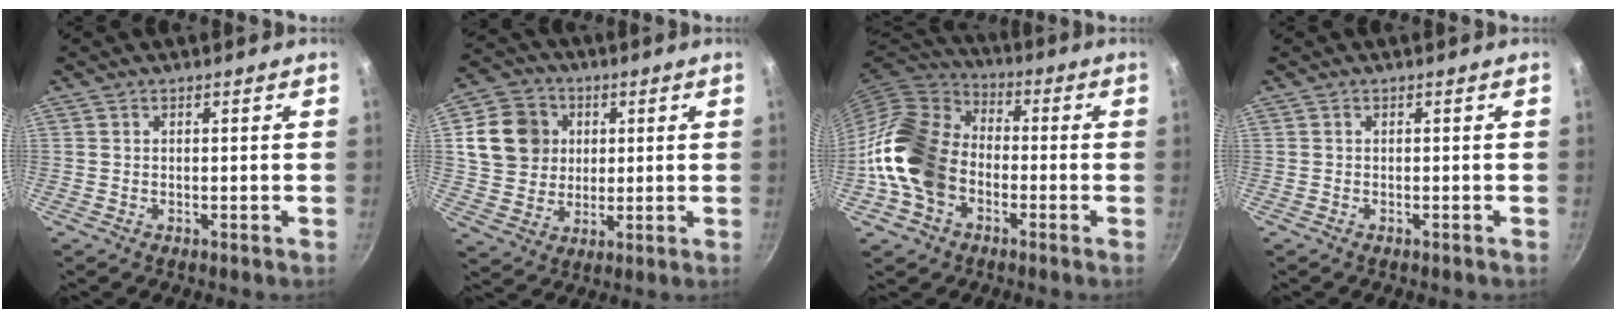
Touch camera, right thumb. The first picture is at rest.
{"total": 12.5, "force": [3.0, 11.1, 5.1], "torque": [-0.067, 0.005, 0.053]}
{"total": 17.4, "force": [-4.3, 12.9, 10.9], "torque": [-0.188, 0.048, -0.100]}
{"total": 0.0}